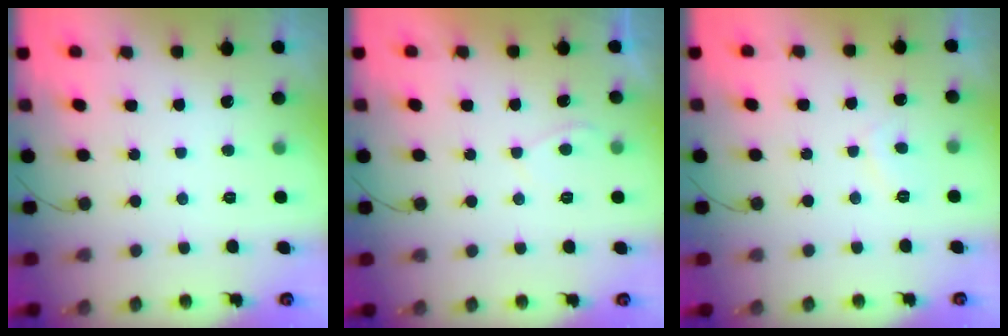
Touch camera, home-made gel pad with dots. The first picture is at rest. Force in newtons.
{"total": 1.4, "press": 1.2, "slide": 0.6}
{"total": 2.0, "press": 1.9, "slide": 0.7}